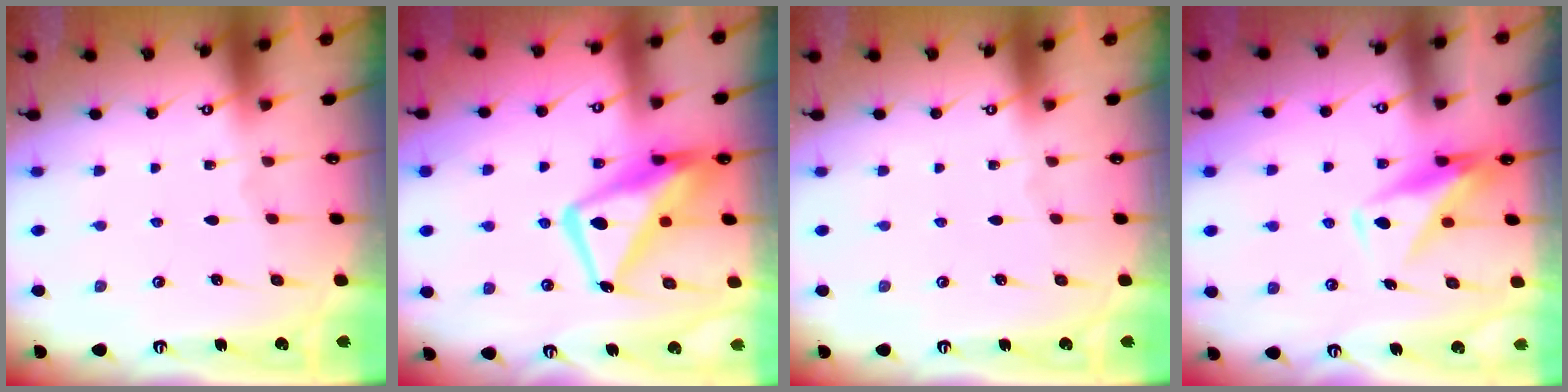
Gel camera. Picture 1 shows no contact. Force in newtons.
{"total": 14.2, "press": 14.1, "slide": 1.4}
{"total": 0.0}
{"total": 10.2, "press": 10.2, "slide": 0.8}